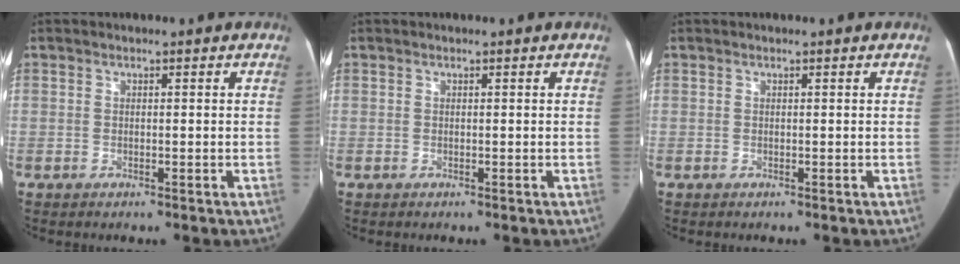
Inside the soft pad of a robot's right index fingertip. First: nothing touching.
{"total": 0.0}
{"total": 0.0}